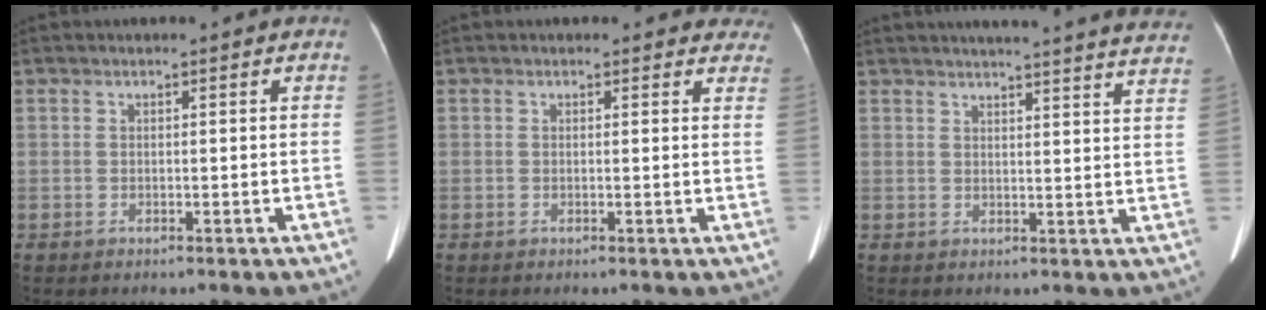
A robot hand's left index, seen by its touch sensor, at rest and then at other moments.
{"total": 4.8, "force": [4.0, 2.5, 0.1], "torque": [0.035, -0.008, 0.011]}
{"total": 24.6, "force": [23.1, 0.9, 8.3], "torque": [-0.107, -0.055, 0.259]}